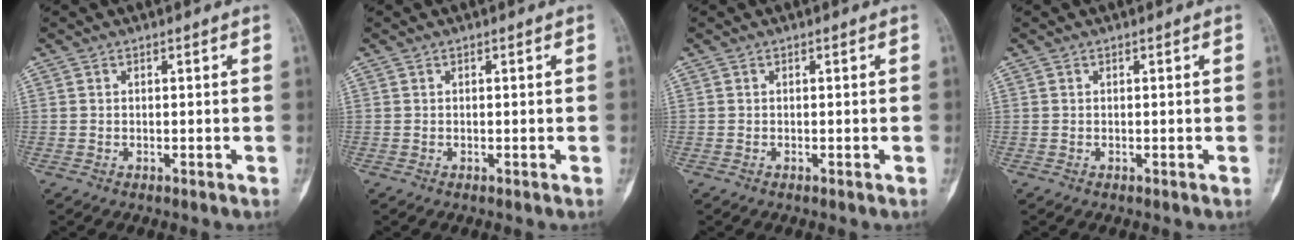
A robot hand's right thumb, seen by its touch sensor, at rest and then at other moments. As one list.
[{"total": 0.0}, {"total": 0.0}, {"total": 0.0}]